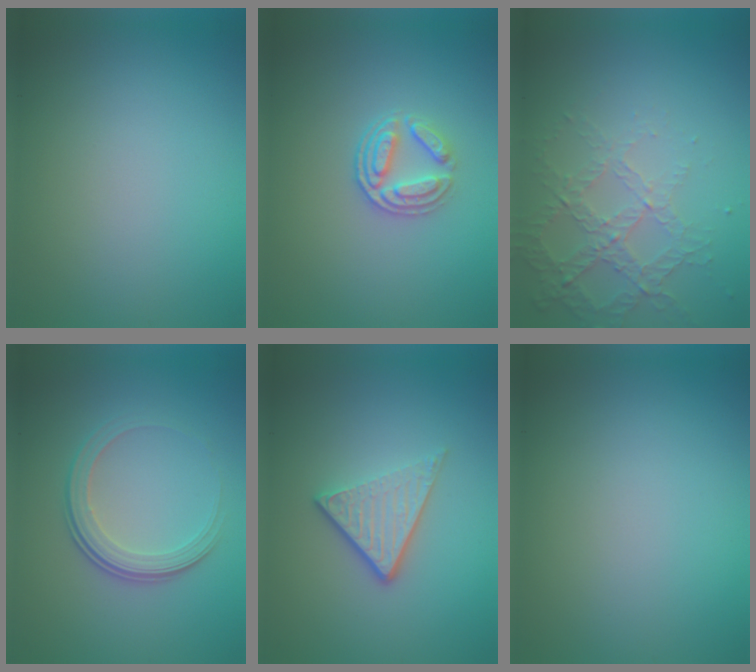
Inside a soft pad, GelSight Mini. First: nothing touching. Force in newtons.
{"total": 3.1, "press": 2.6, "slide": 1.6}
{"total": 4.3, "press": 2.9, "slide": 3.2}
{"total": 3.6, "press": 2.5, "slide": 2.6}
{"total": 3.7, "press": 2.6, "slide": 2.6}
{"total": 0.0}